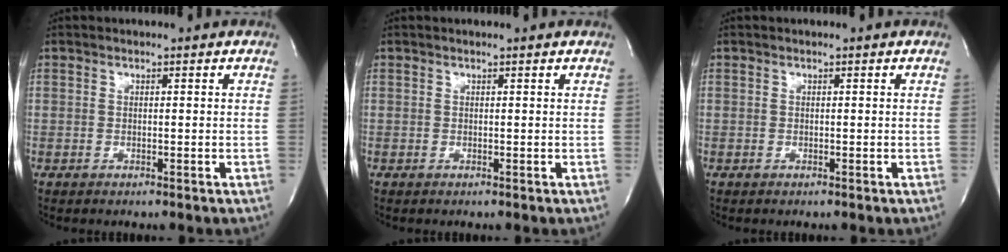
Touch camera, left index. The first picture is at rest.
{"total": 1.0, "force": [1.0, -0.1, 0.4], "torque": [-0.010, 0.007, 0.011]}
{"total": 0.0}